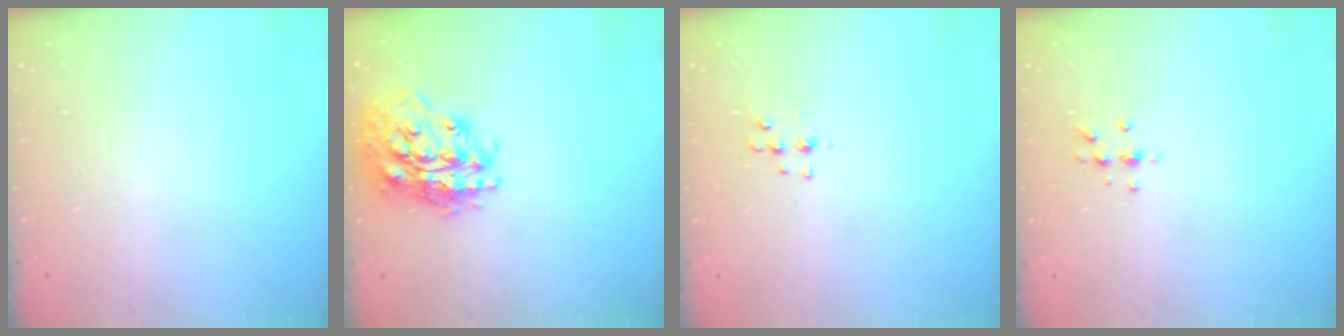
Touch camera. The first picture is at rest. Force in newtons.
{"total": 21.2, "press": 21.1, "slide": 2.1}
{"total": 5.2, "press": 5.0, "slide": 1.1}
{"total": 4.0, "press": 3.8, "slide": 1.2}